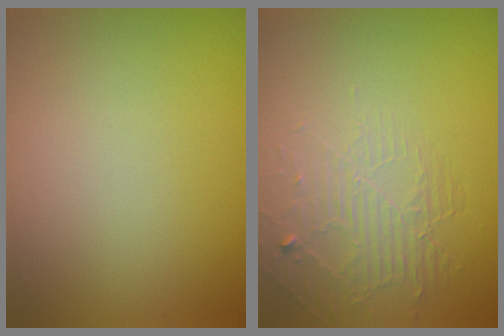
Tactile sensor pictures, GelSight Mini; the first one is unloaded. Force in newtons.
{"total": 2.0, "press": 1.1, "slide": 1.7}